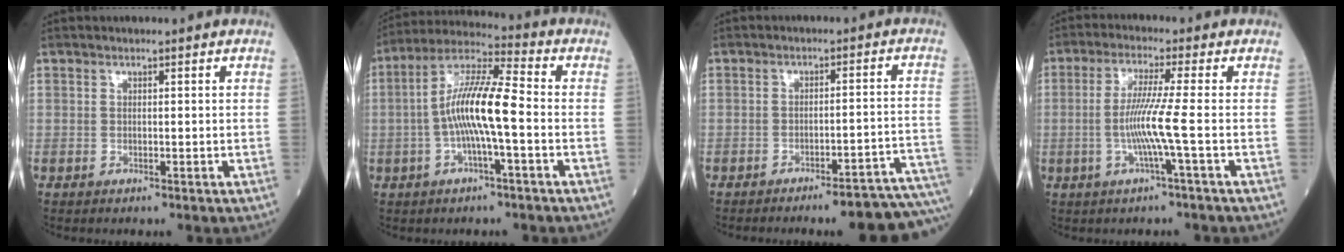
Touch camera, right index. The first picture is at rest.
{"total": 11.0, "force": [-1.6, 1.2, 10.8], "torque": [-0.207, 0.018, -0.039]}
{"total": 12.8, "force": [-11.6, -0.7, 5.5], "torque": [-0.009, 0.019, -0.137]}
{"total": 6.4, "force": [-1.3, -1.5, 6.1], "torque": [-0.127, -0.003, -0.029]}